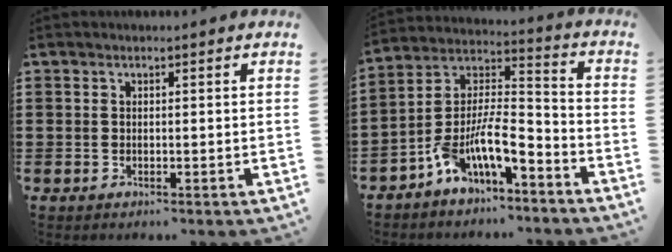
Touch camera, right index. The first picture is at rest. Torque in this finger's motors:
{"motor_torque": [1.23, -0.90, 0.91, 0.21]}